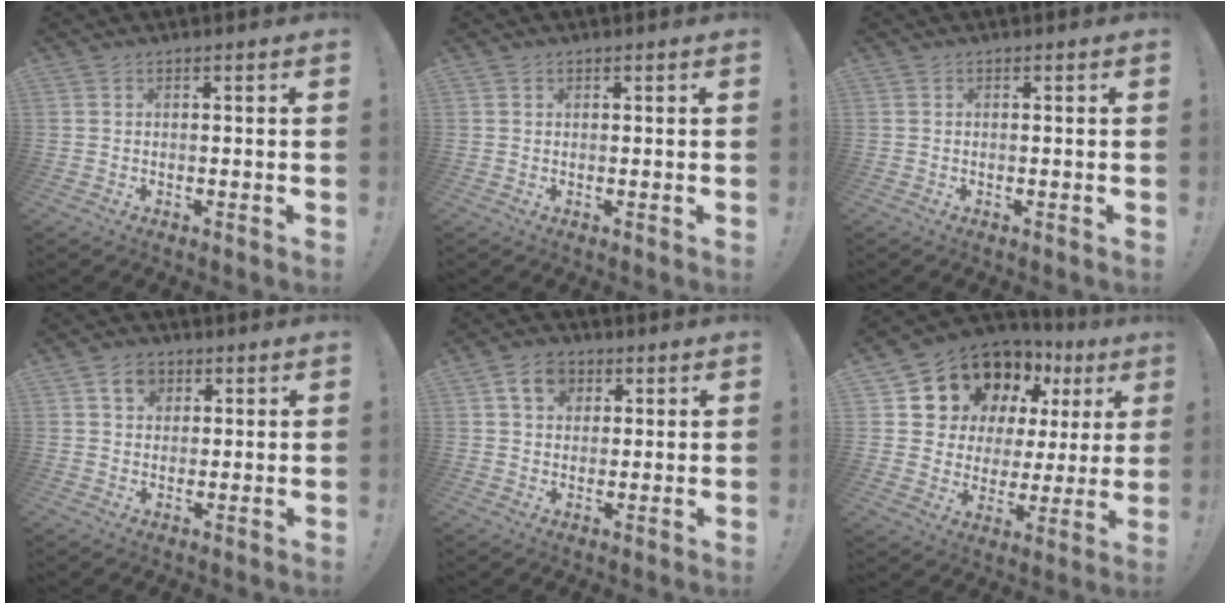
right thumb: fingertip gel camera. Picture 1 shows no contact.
{"total": 0.7, "force": [0.4, 0.6, 0.0], "torque": [0.006, -0.002, 0.006]}
{"total": 0.0}
{"total": 6.0, "force": [2.6, 4.8, 2.6], "torque": [-0.032, -0.003, 0.046]}
{"total": 7.9, "force": [3.3, 6.2, 3.6], "torque": [-0.047, -0.005, 0.063]}
{"total": 13.1, "force": [10.0, 7.4, 4.1], "torque": [-0.076, -0.083, 0.192]}